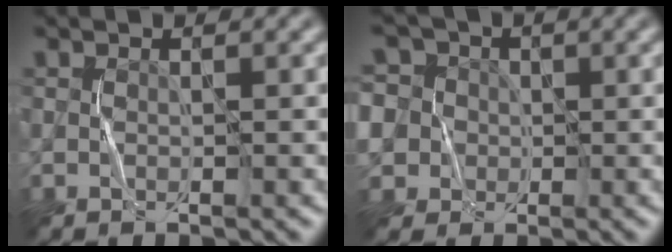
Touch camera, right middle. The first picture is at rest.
{"total": 10.5, "force": [3.8, 8.9, 4.2], "torque": [-0.111, 0.046, 0.041]}